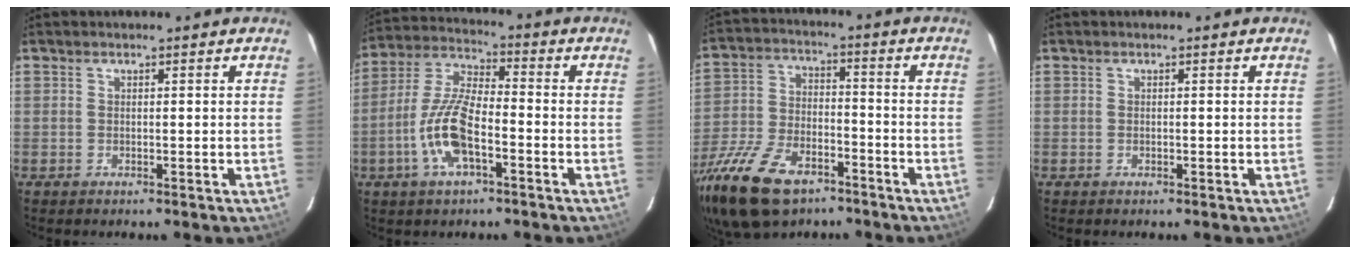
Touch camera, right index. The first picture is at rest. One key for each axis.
{"total": 12.0, "fx": -4.4, "fy": 4.2, "fz": 10.3, "tx": -0.222, "ty": 0.001, "tz": -0.086}
{"total": 22.4, "fx": -14.7, "fy": 10.8, "fz": 12.9, "tx": -0.292, "ty": -0.032, "tz": -0.260}
{"total": 0.0}